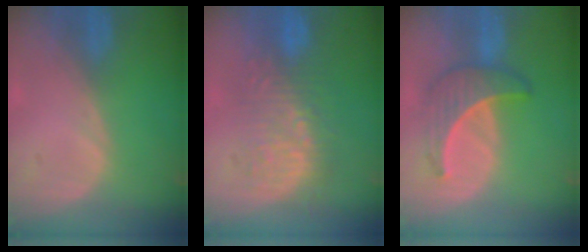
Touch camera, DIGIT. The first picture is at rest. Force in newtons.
{"total": 8.9, "press": 8.7, "slide": 1.9}
{"total": 6.6, "press": 6.1, "slide": 2.5}